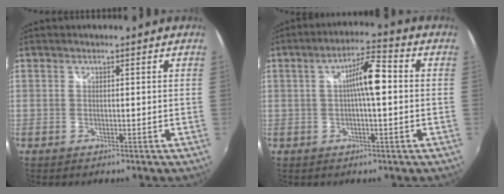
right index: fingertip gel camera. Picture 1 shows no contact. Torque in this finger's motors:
{"motor_torque": [1.09, -0.07, 0.39, 0.11]}